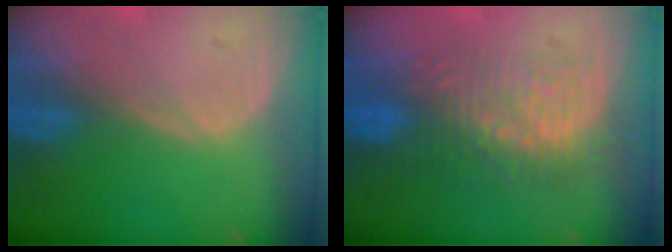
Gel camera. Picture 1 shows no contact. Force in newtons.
{"total": 8.8, "press": 8.4, "slide": 2.5}